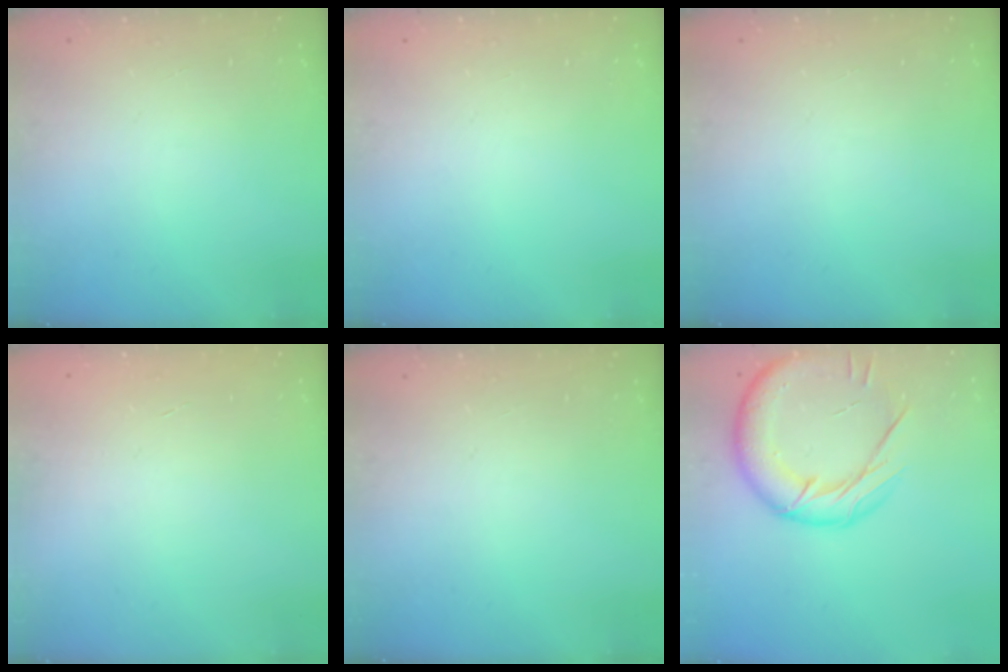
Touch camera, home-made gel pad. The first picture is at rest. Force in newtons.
{"total": 0.0}
{"total": 0.0}
{"total": 0.0}
{"total": 0.0}
{"total": 18.0, "press": 17.8, "slide": 2.5}